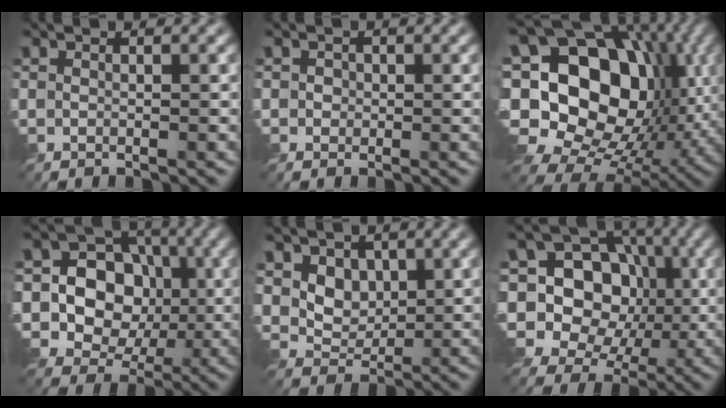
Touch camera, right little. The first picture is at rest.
{"total": 0.9, "force": [0.1, 0.9, 0.2], "torque": [-0.002, -0.003, 0.001]}
{"total": 20.4, "force": [1.0, 15.7, 13.1], "torque": [-0.266, 0.015, 0.021]}
{"total": 10.2, "force": [0.4, 8.9, 4.9], "torque": [-0.090, 0.026, -0.020]}
{"total": 3.4, "force": [1.0, 2.7, 1.8], "torque": [-0.042, -0.020, 0.021]}
{"total": 15.8, "force": [2.4, 13.1, 8.6], "torque": [-0.196, 0.063, 0.012]}